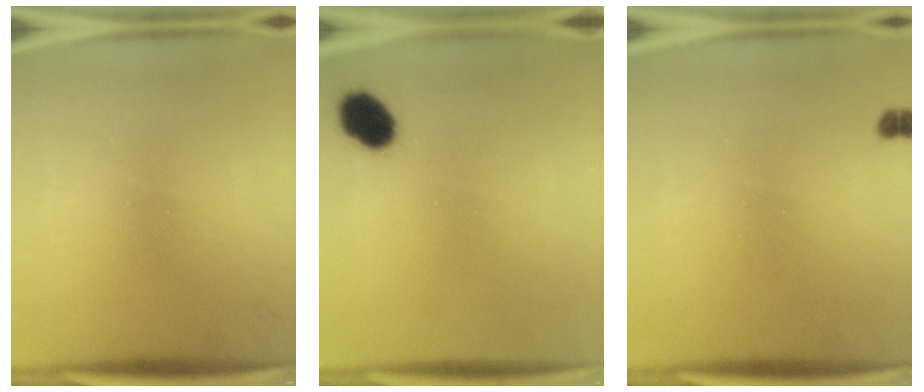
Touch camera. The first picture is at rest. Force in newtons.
{"total": 7.0}
{"total": 0.8}